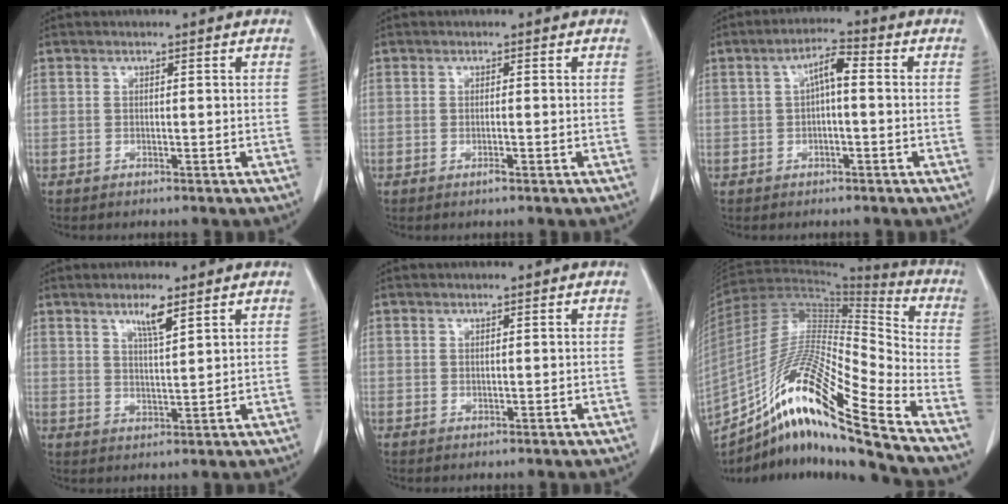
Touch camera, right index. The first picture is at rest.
{"total": 1.3, "force": [-0.6, 0.1, 1.2], "torque": [-0.024, -0.002, -0.010]}
{"total": 4.6, "force": [0.5, 1.2, 4.4], "torque": [-0.081, 0.016, 0.005]}
{"total": 4.3, "force": [2.8, 0.4, 3.2], "torque": [-0.060, -0.005, 0.051]}
{"total": 0.0}
{"total": 22.2, "force": [-15.0, 0.0, 16.3], "torque": [-0.319, -0.017, -0.279]}